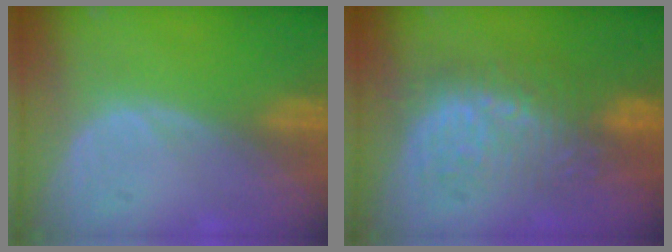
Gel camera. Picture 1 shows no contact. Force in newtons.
{"total": 8.9, "press": 8.7, "slide": 1.9}